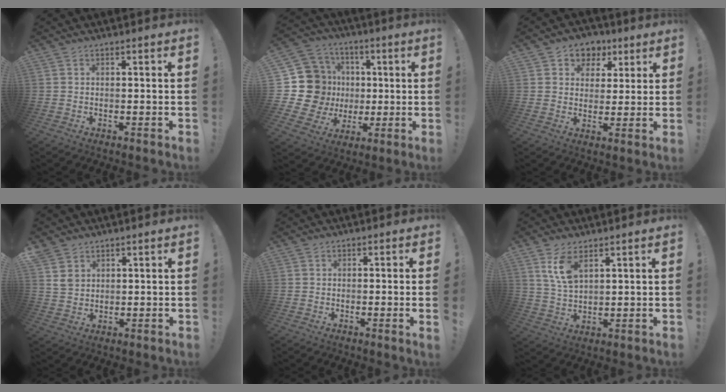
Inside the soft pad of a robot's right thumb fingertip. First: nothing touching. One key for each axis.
{"total": 20.0, "fx": 1.0, "fy": 17.5, "fz": 9.6, "tx": -0.200, "ty": -0.001, "tz": 0.061}
{"total": 6.9, "fx": 2.9, "fy": 6.1, "fz": 1.3, "tx": -0.008, "ty": -0.018, "tz": 0.057}
{"total": 5.2, "fx": 3.0, "fy": 3.9, "fz": 1.7, "tx": -0.027, "ty": -0.013, "tz": 0.061}
{"total": 2.0, "fx": -0.2, "fy": -0.6, "fz": 1.9, "tx": -0.024, "ty": -0.006, "tz": -0.008}
{"total": 7.9, "fx": 4.4, "fy": 3.6, "fz": 5.4, "tx": -0.095, "ty": -0.015, "tz": 0.081}